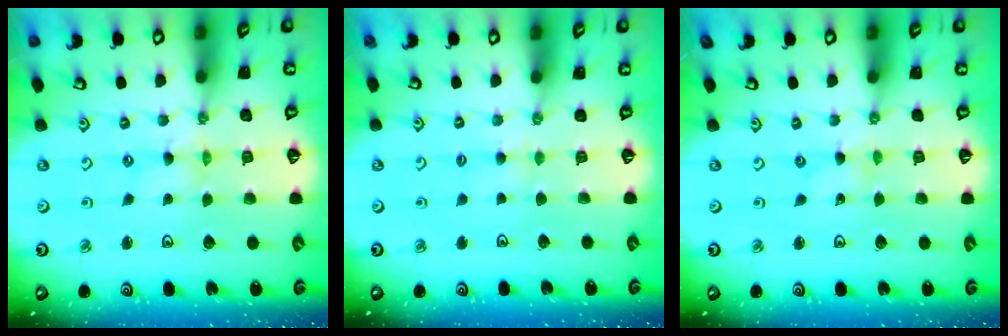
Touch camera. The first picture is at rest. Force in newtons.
{"total": 3.2, "press": 3.2, "slide": 0.5}
{"total": 0.0}